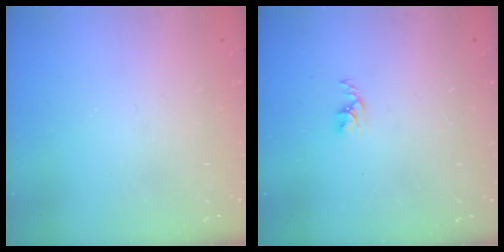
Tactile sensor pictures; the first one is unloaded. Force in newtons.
{"total": 2.5, "press": 2.5, "slide": 0.4}